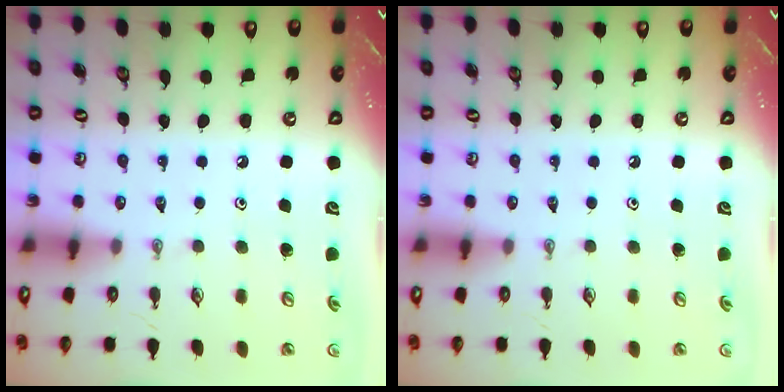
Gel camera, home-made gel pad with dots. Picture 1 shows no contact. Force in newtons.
{"total": 0.0}